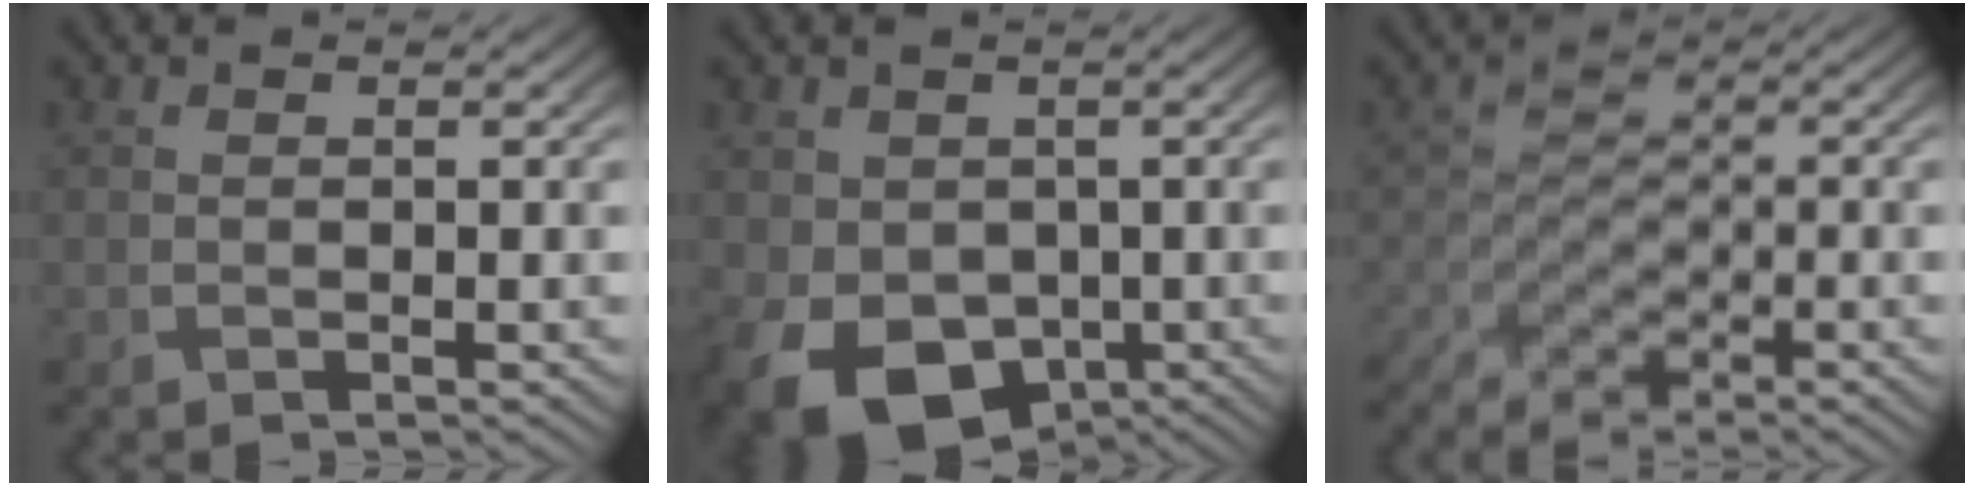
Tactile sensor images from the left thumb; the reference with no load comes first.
{"total": 11.7, "force": [-4.1, 8.8, 6.6], "torque": [-0.140, -0.050, -0.055]}
{"total": 2.7, "force": [-2.5, 1.1, -0.1], "torque": [0.005, 0.003, -0.054]}